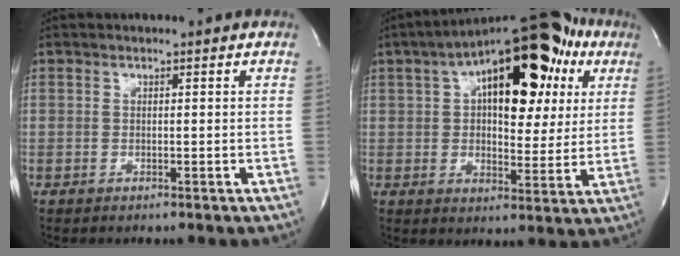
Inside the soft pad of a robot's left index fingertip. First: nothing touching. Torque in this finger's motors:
{"motor_torque": [0.24, 0.06, 1.05, 0.21]}